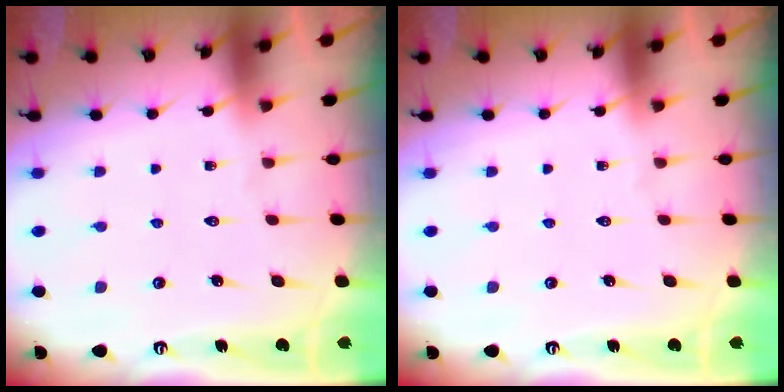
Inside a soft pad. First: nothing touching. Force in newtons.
{"total": 0.0}